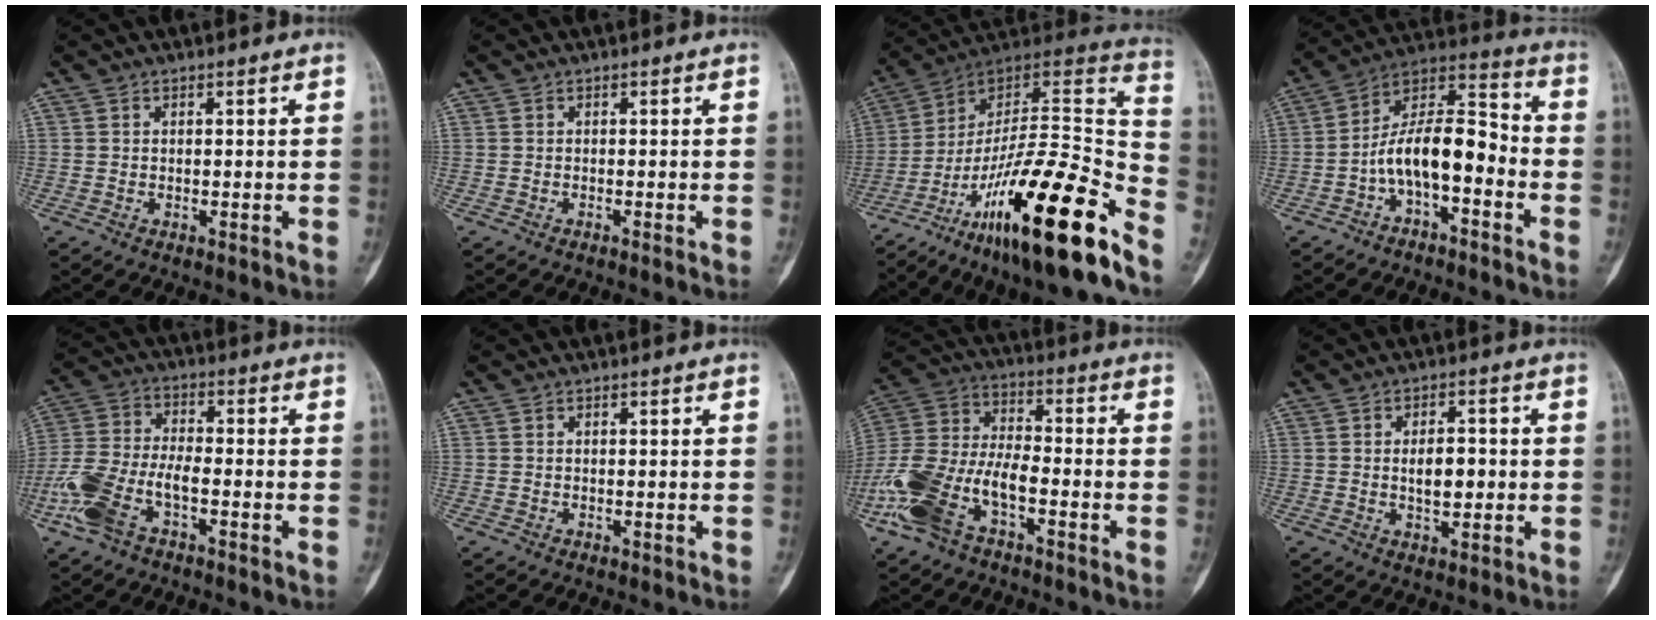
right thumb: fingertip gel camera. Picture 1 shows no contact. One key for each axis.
{"total": 0.7, "fx": -0.5, "fy": -0.2, "fz": 0.4, "tx": -0.006, "ty": 0.009, "tz": -0.009}
{"total": 30.3, "fx": -19.2, "fy": 5.6, "fz": 22.8, "tx": -0.312, "ty": 0.080, "tz": -0.315}
{"total": 12.5, "fx": -3.9, "fy": 5.5, "fz": 10.5, "tx": -0.176, "ty": 0.073, "tz": -0.078}
{"total": 11.7, "fx": -5.1, "fy": 5.6, "fz": 8.9, "tx": -0.204, "ty": 0.027, "tz": -0.103}
{"total": 0.0}
{"total": 16.6, "fx": -7.4, "fy": 8.1, "fz": 12.4, "tx": -0.271, "ty": 0.037, "tz": -0.148}
{"total": 5.4, "fx": -0.1, "fy": 2.8, "fz": 4.6, "tx": -0.060, "ty": 0.005, "tz": 0.000}